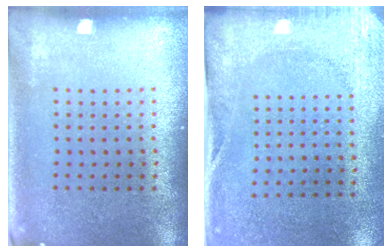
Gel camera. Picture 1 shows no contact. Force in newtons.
{"total": 2.7, "press": 2.1, "slide": 1.7}